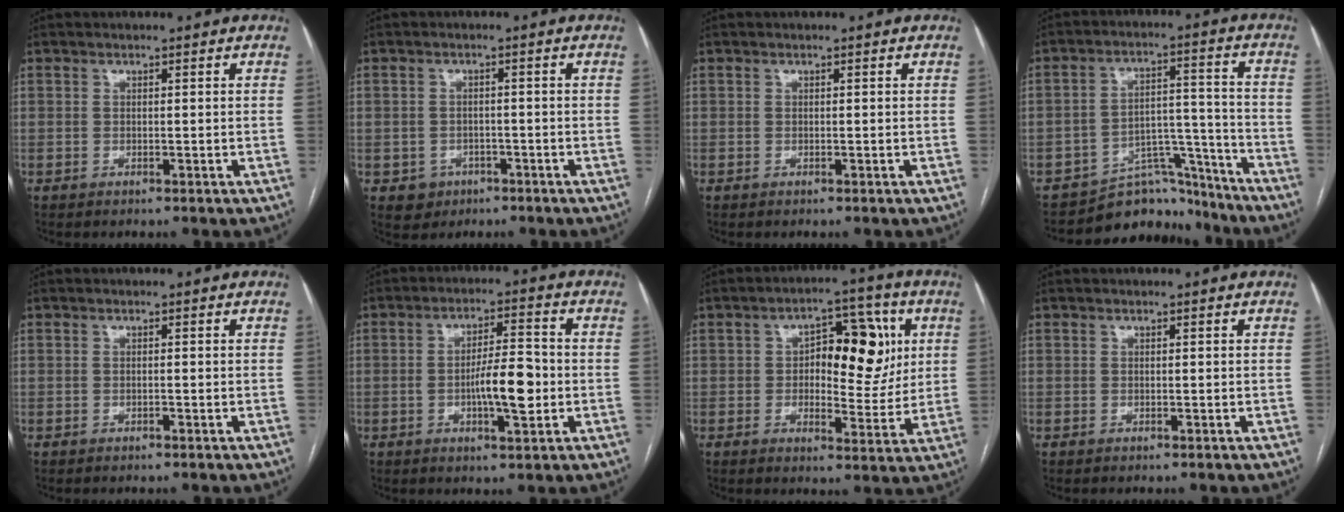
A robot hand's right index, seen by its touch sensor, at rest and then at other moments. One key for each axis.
{"total": 3.7, "fx": -1.5, "fy": 3.3, "fz": 0.2, "tx": 0.005, "ty": 0.011, "tz": -0.016}
{"total": 0.0}
{"total": 9.7, "fx": -9.1, "fy": 3.5, "fz": -0.3, "tx": 0.021, "ty": 0.066, "tz": -0.140}
{"total": 0.0}
{"total": 8.0, "fx": -1.4, "fy": 1.9, "fz": 7.7, "tx": -0.130, "ty": 0.006, "tz": -0.023}
{"total": 11.7, "fx": 2.4, "fy": 5.7, "fz": 10.0, "tx": -0.131, "ty": 0.024, "tz": 0.039}
{"total": 0.0}